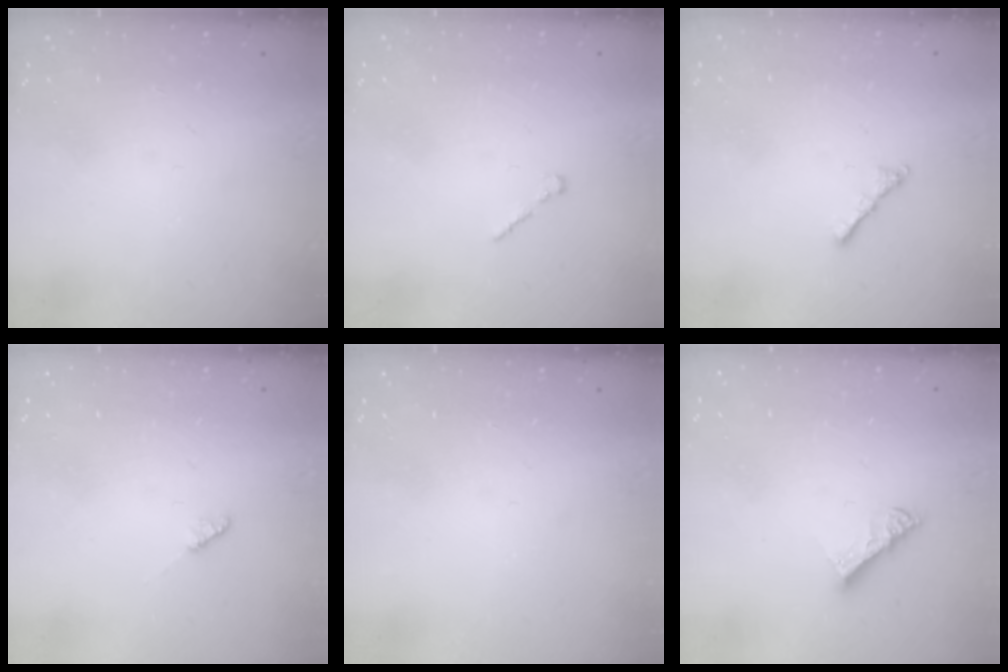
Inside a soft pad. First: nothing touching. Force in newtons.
{"total": 1.0, "press": 0.8, "slide": 0.5}
{"total": 2.1, "press": 2.0, "slide": 0.6}
{"total": 2.2, "press": 2.2, "slide": 0.3}
{"total": 0.0}
{"total": 6.1, "press": 6.1, "slide": 0.4}